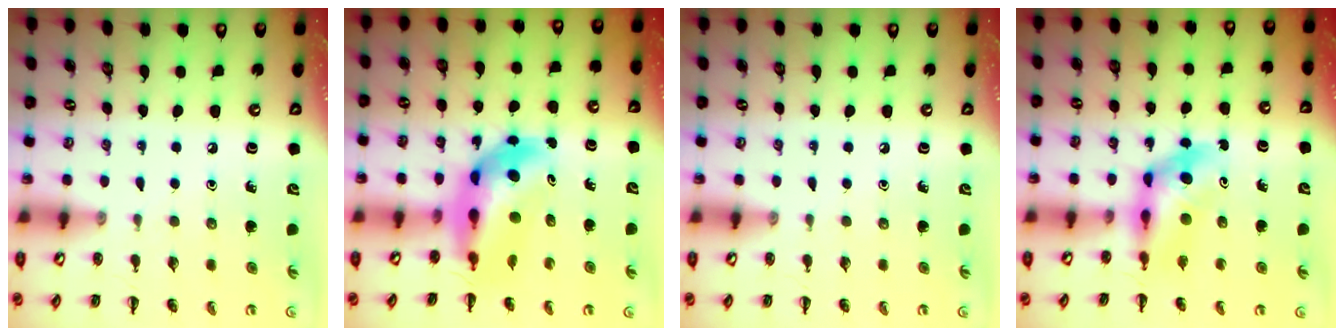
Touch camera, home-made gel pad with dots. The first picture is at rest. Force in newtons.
{"total": 8.5, "press": 8.0, "slide": 2.6}
{"total": 0.0}
{"total": 5.2, "press": 5.1, "slide": 0.9}